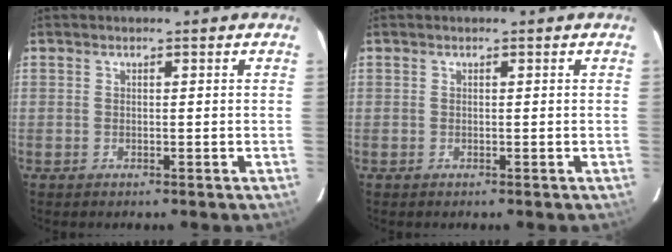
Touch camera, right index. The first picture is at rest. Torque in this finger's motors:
{"motor_torque": [0.00, 0.00, 0.00, 0.00]}